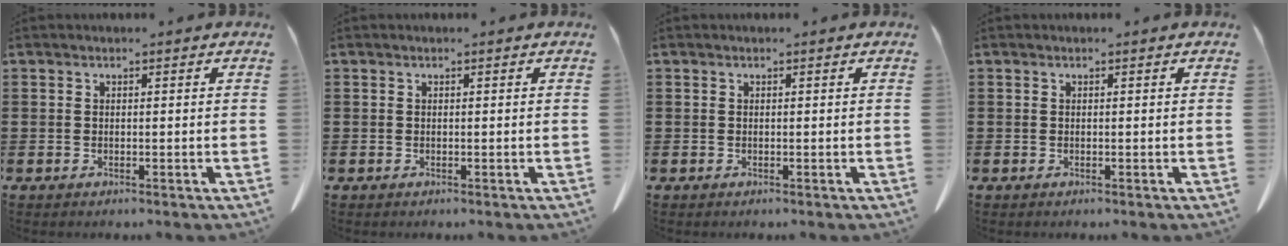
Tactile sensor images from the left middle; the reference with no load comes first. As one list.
[{"total": 0.0}, {"total": 0.0}, {"total": 0.0}]